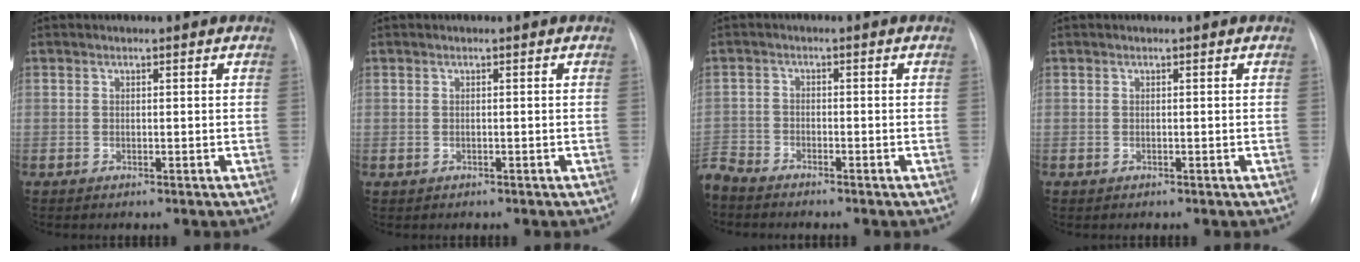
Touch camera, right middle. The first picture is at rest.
{"total": 0.0}
{"total": 6.3, "force": [-5.8, 2.0, 1.7], "torque": [-0.028, -0.008, -0.102]}
{"total": 0.0}